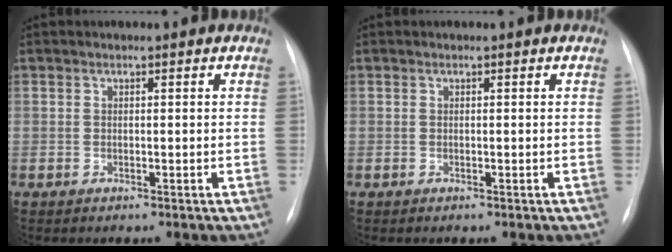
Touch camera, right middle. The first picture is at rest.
{"total": 0.0}